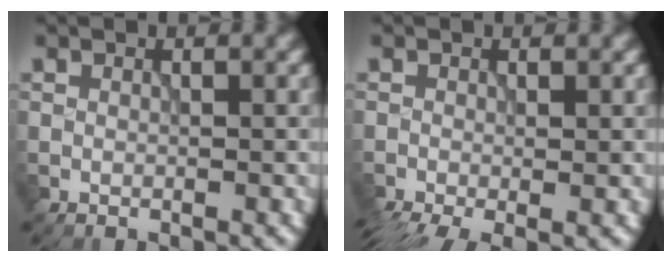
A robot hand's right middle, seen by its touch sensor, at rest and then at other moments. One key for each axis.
{"total": 4.6, "fx": -2.8, "fy": 1.4, "fz": 3.4, "tx": -0.056, "ty": -0.019, "tz": -0.046}